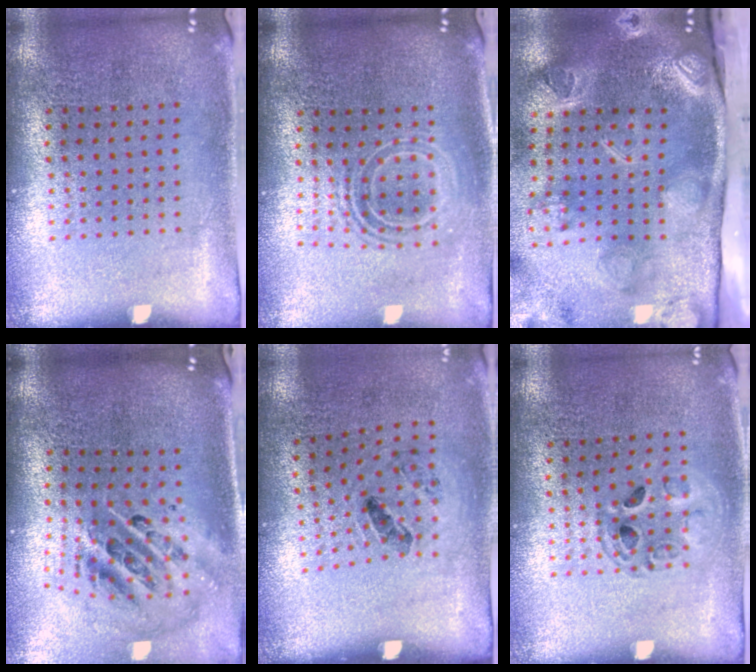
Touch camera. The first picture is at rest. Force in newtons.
{"total": 1.7, "press": 1.3, "slide": 1.0}
{"total": 4.6, "press": 3.2, "slide": 3.3}
{"total": 2.7, "press": 1.9, "slide": 1.9}
{"total": 1.4, "press": 0.8, "slide": 1.2}
{"total": 1.3, "press": 1.2, "slide": 0.2}